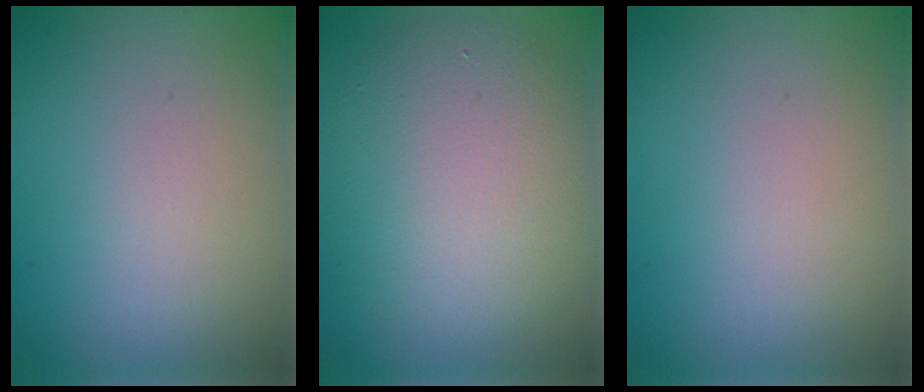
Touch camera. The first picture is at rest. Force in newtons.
{"total": 7.9, "press": 7.9, "slide": 0.5}
{"total": 0.0}